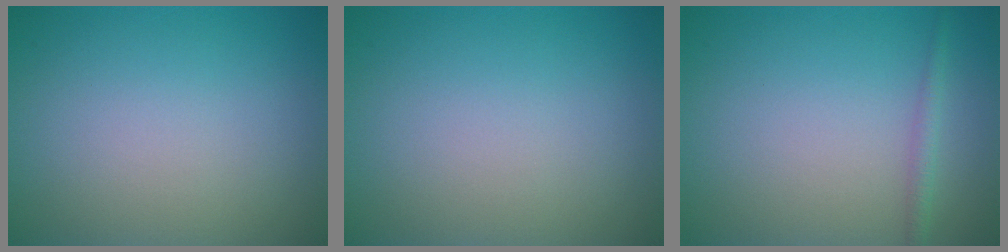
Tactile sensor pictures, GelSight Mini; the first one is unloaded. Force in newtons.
{"total": 0.0}
{"total": 1.2, "press": 1.2, "slide": 0.1}